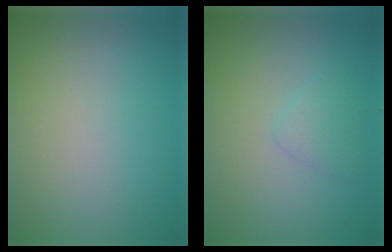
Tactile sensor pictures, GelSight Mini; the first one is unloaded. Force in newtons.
{"total": 1.4, "press": 1.4, "slide": 0.0}